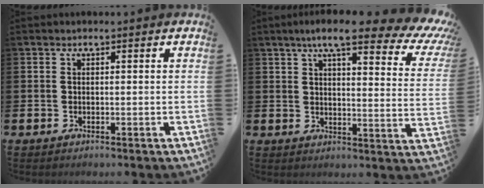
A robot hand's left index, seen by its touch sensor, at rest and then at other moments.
{"total": 9.8, "force": [7.3, 2.4, 6.1], "torque": [-0.103, -0.039, 0.118]}